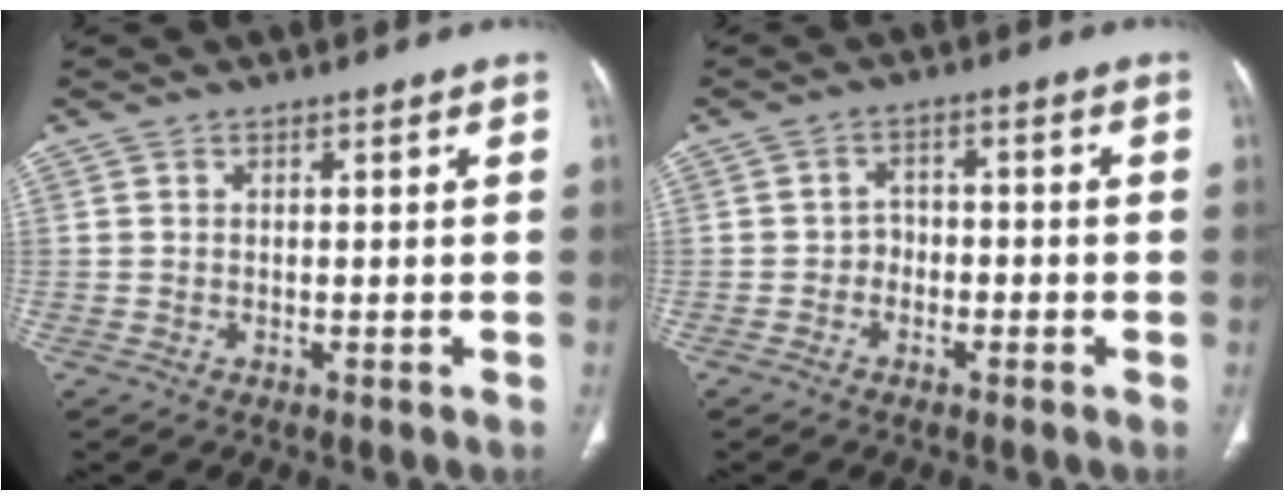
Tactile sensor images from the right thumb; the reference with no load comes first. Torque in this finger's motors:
{"motor_torque": [-0.34, 0.22, -0.20, -0.10, -0.01]}